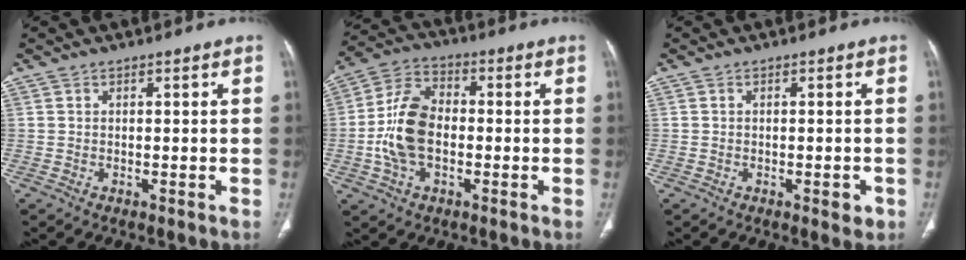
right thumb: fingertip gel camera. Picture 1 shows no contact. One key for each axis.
{"total": 12.0, "fx": -1.5, "fy": 7.6, "fz": 9.2, "tx": -0.179, "ty": 0.027, "tz": -0.034}
{"total": 2.5, "fx": -1.0, "fy": 1.1, "fz": 2.0, "tx": -0.018, "ty": 0.000, "tz": -0.010}